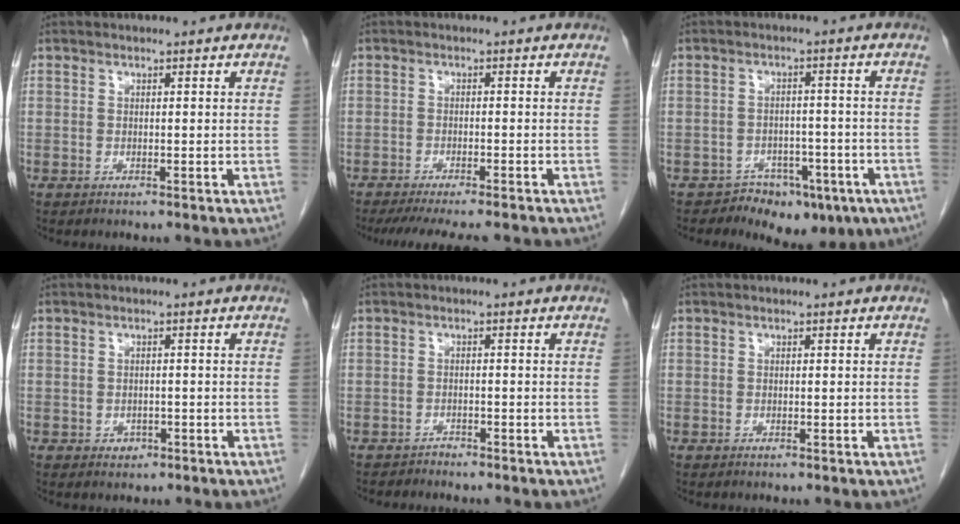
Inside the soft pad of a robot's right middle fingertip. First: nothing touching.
{"total": 11.5, "force": [-10.1, 1.5, 5.4], "torque": [-0.071, -0.014, -0.135]}
{"total": 7.9, "force": [-5.2, 5.1, 2.9], "torque": [-0.018, 0.022, -0.071]}
{"total": 1.4, "force": [-0.6, 1.1, 0.5], "torque": [-0.007, 0.004, -0.005]}
{"total": 0.9, "force": [-0.8, 0.1, 0.1], "torque": [-0.006, -0.002, -0.015]}
{"total": 0.0}